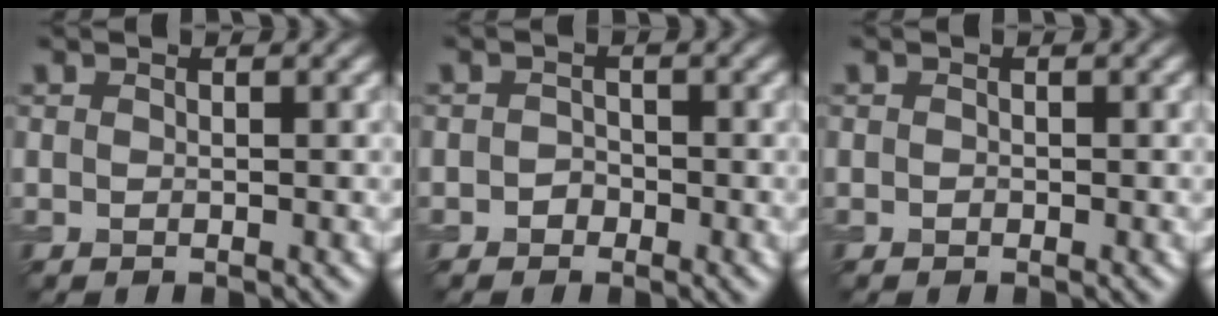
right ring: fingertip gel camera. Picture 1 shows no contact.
{"total": 1.1, "force": [-0.6, 0.9, 0.3], "torque": [-0.003, 0.001, -0.012]}
{"total": 0.0}